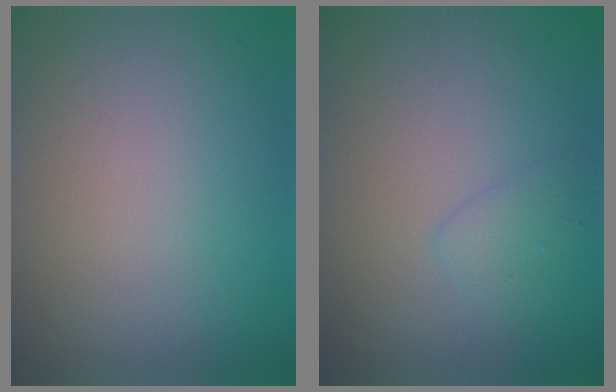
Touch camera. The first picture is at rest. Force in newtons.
{"total": 1.3, "press": 1.3, "slide": 0.1}